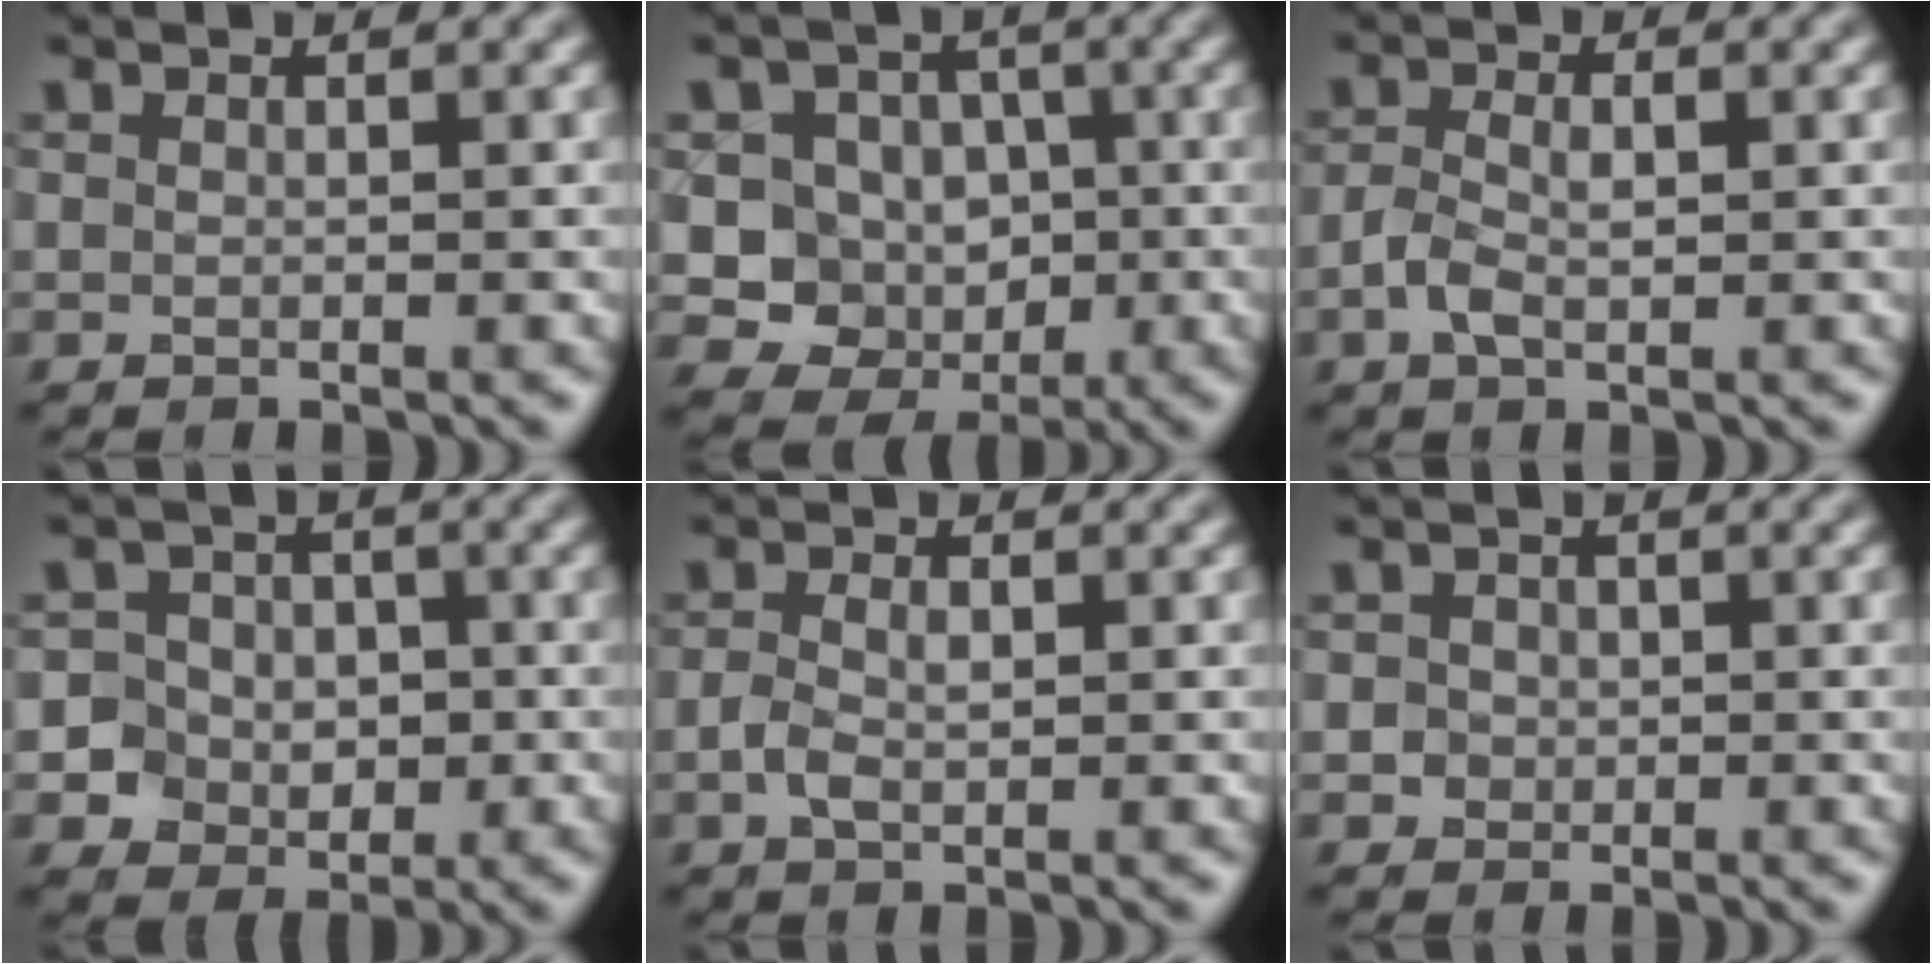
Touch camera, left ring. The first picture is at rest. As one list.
[{"total": 7.9, "force": [-0.9, 7.4, 2.8], "torque": [-0.037, 0.023, -0.042]}, {"total": 2.6, "force": [-0.6, 1.4, 2.1], "torque": [-0.045, 0.003, -0.014]}, {"total": 6.3, "force": [-1.1, 6.0, 1.5], "torque": [-0.023, 0.018, -0.039]}, {"total": 2.1, "force": [-0.3, 1.3, 1.6], "torque": [-0.036, 0.001, -0.007]}, {"total": 1.8, "force": [0.2, 1.8, 0.5], "torque": [0.007, 0.003, -0.001]}]